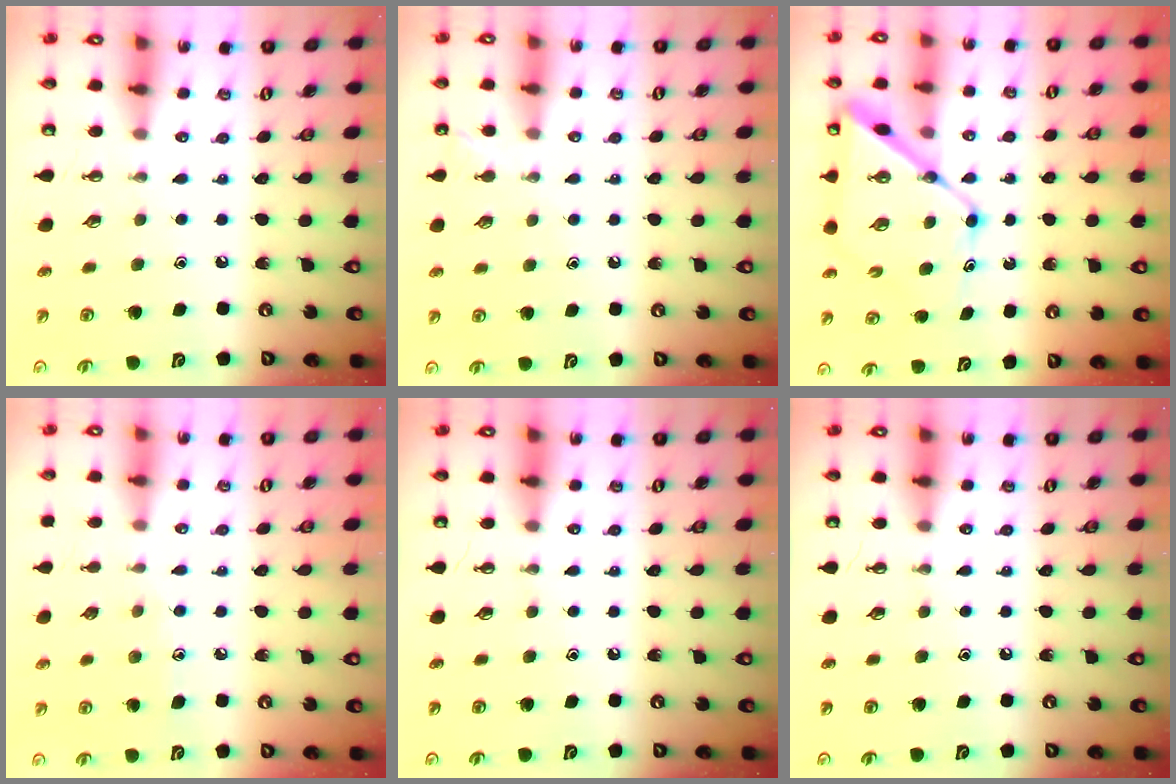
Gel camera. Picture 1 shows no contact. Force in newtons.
{"total": 2.9, "press": 2.9, "slide": 0.3}
{"total": 12.6, "press": 12.6, "slide": 1.1}
{"total": 5.7, "press": 5.7, "slide": 0.5}
{"total": 0.0}
{"total": 0.0}